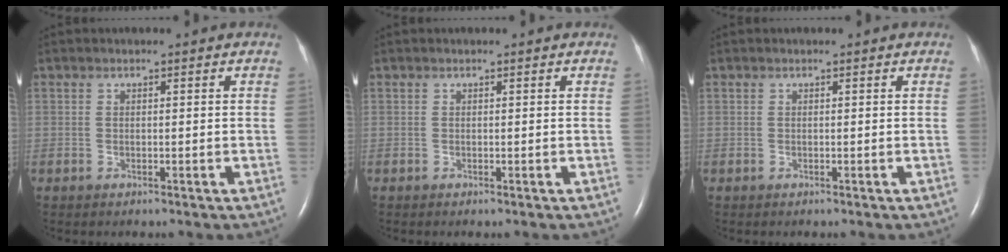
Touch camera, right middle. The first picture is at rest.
{"total": 0.0}
{"total": 0.0}